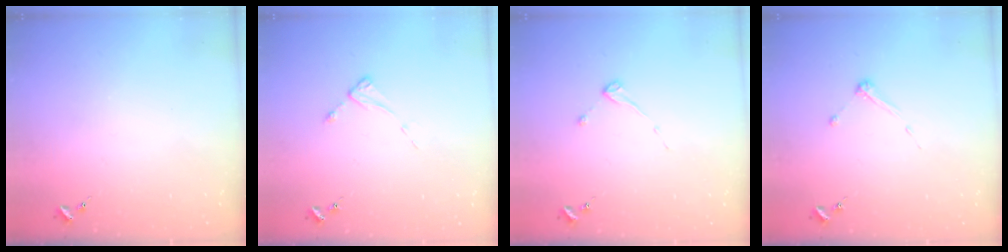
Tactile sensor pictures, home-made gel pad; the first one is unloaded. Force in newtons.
{"total": 2.6, "press": 2.6, "slide": 0.4}
{"total": 2.6, "press": 2.5, "slide": 0.4}
{"total": 3.2, "press": 3.2, "slide": 0.4}